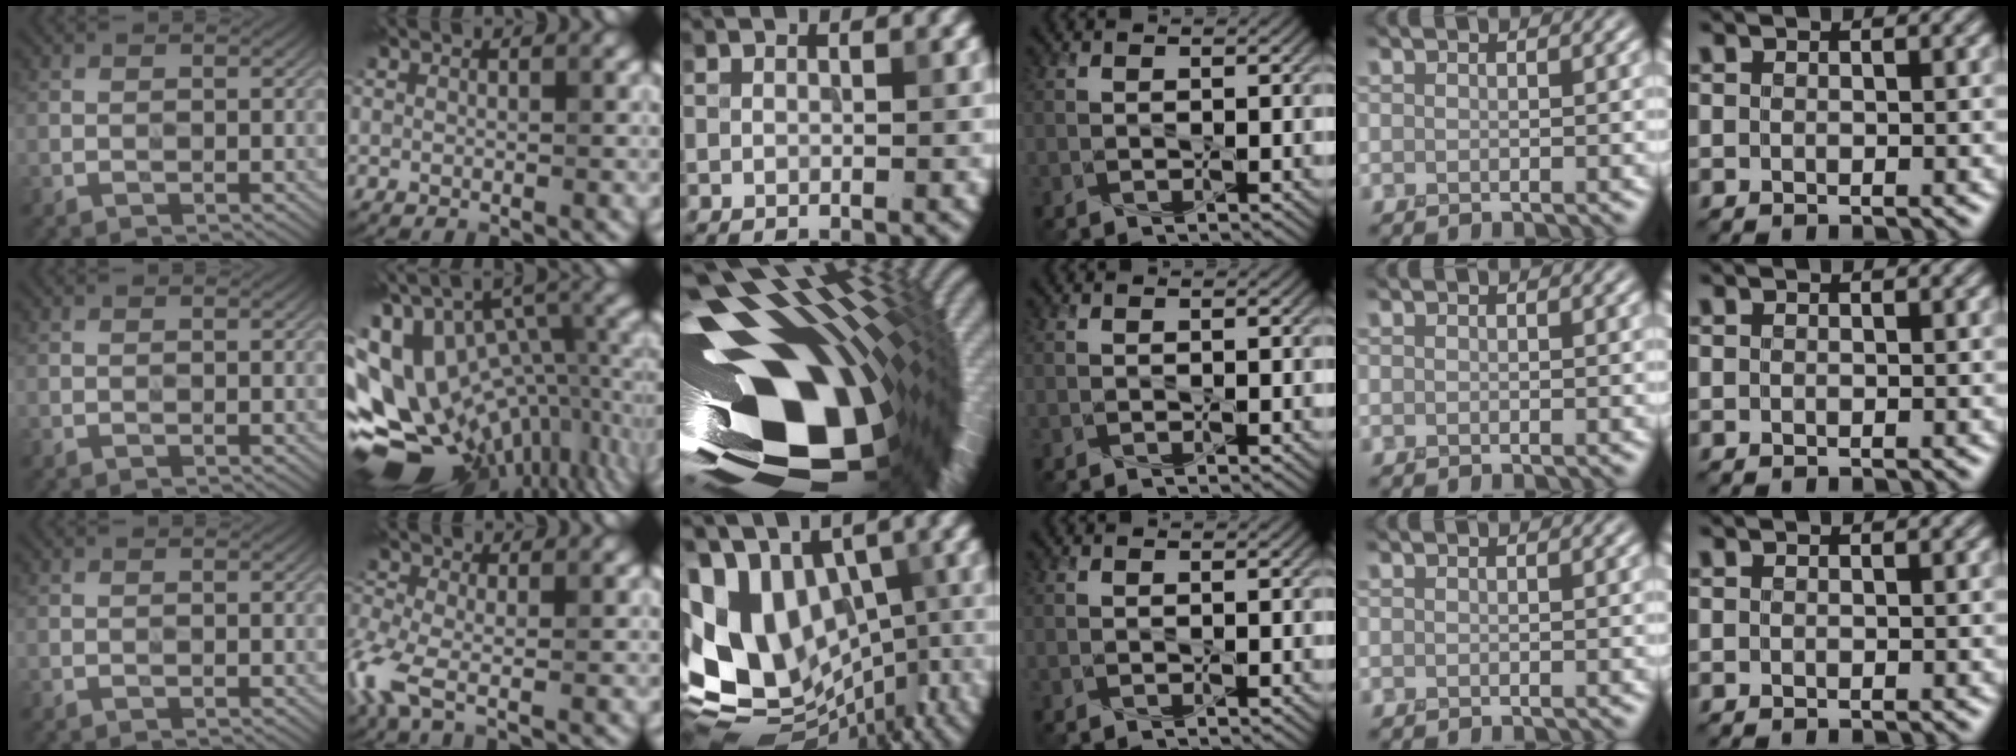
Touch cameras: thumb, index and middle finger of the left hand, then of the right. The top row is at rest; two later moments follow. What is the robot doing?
{"motion": "press", "object": "button"}